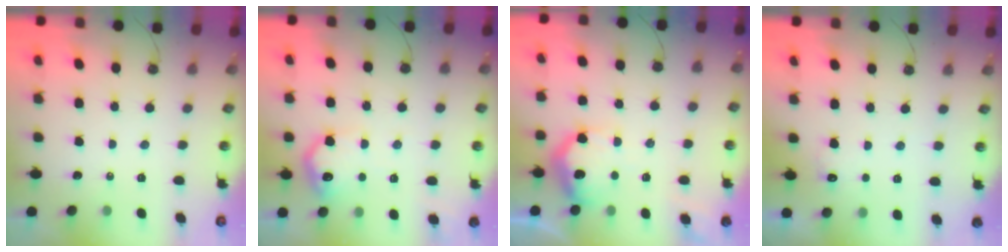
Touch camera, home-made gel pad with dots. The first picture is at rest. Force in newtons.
{"total": 11.8, "press": 11.7, "slide": 0.5}
{"total": 16.2, "press": 16.1, "slide": 1.3}
{"total": 4.6, "press": 4.4, "slide": 1.2}